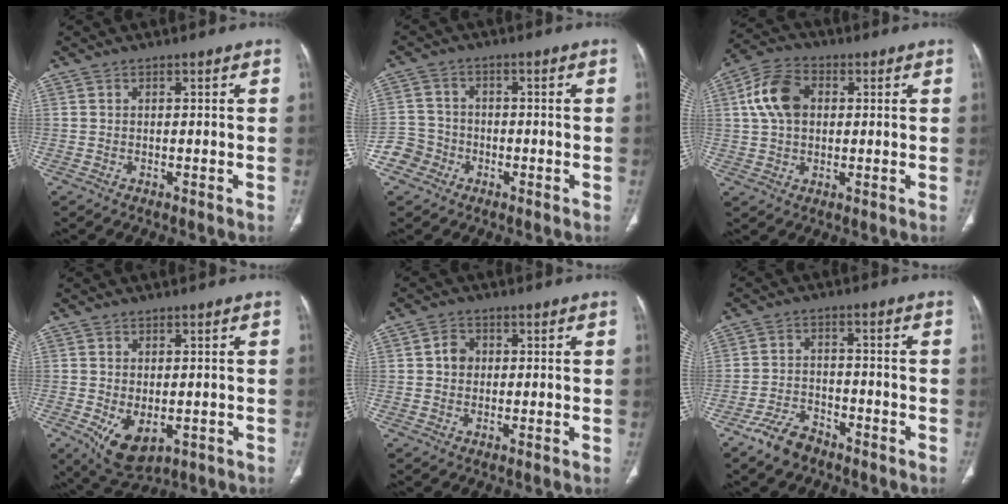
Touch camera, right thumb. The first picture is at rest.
{"total": 5.3, "force": [-2.5, 4.6, 0.3], "torque": [0.020, 0.019, -0.053]}
{"total": 9.9, "force": [1.9, 6.8, 6.8], "torque": [-0.127, 0.016, 0.031]}
{"total": 7.8, "force": [-2.0, 4.6, 5.9], "torque": [-0.096, -0.010, -0.015]}
{"total": 3.4, "force": [0.5, 2.9, 1.7], "torque": [-0.016, 0.006, 0.006]}
{"total": 6.2, "force": [-4.6, 3.2, 2.6], "torque": [-0.049, 0.024, -0.084]}